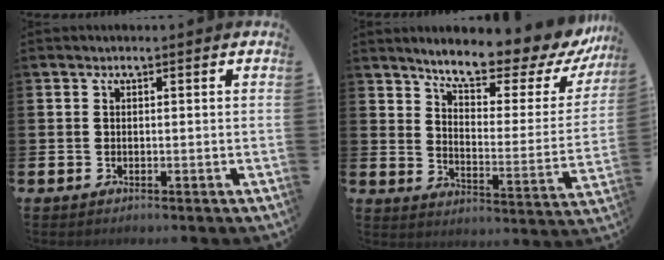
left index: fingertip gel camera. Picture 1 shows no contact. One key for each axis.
{"total": 9.1, "fx": 8.0, "fy": 1.8, "fz": 3.8, "tx": -0.091, "ty": -0.059, "tz": 0.131}